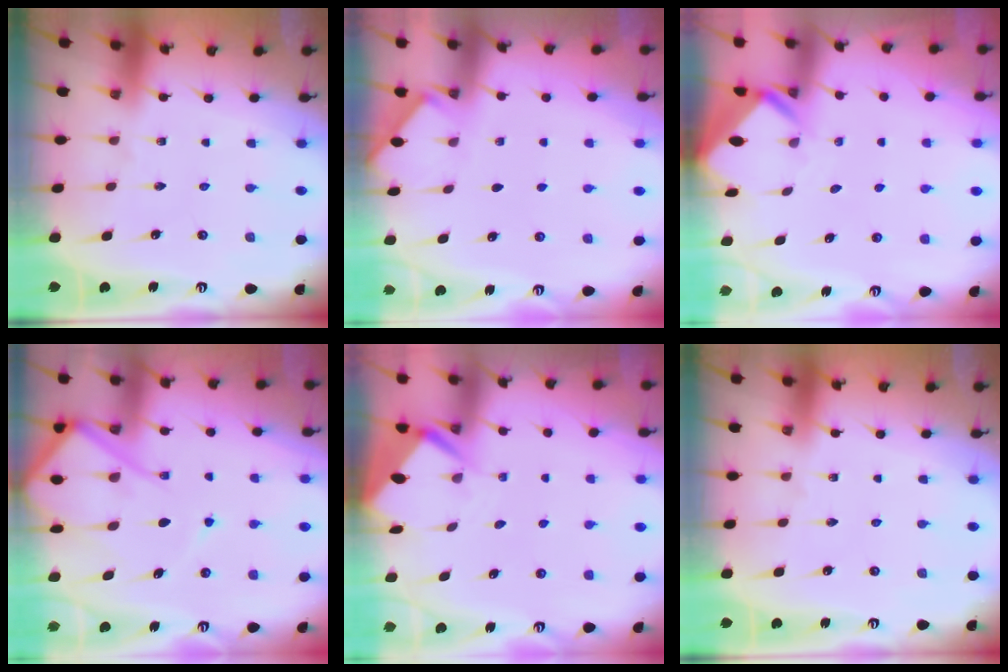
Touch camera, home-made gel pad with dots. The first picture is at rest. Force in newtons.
{"total": 2.0, "press": 2.0, "slide": 0.3}
{"total": 2.9, "press": 2.9, "slide": 0.2}
{"total": 13.0, "press": 13.0, "slide": 1.1}
{"total": 3.4, "press": 3.4, "slide": 0.3}
{"total": 0.0}